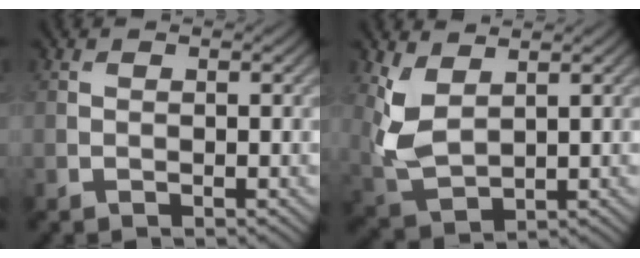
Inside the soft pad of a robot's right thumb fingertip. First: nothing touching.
{"total": 5.8, "force": [2.5, 3.1, 4.2], "torque": [-0.112, -0.008, 0.056]}